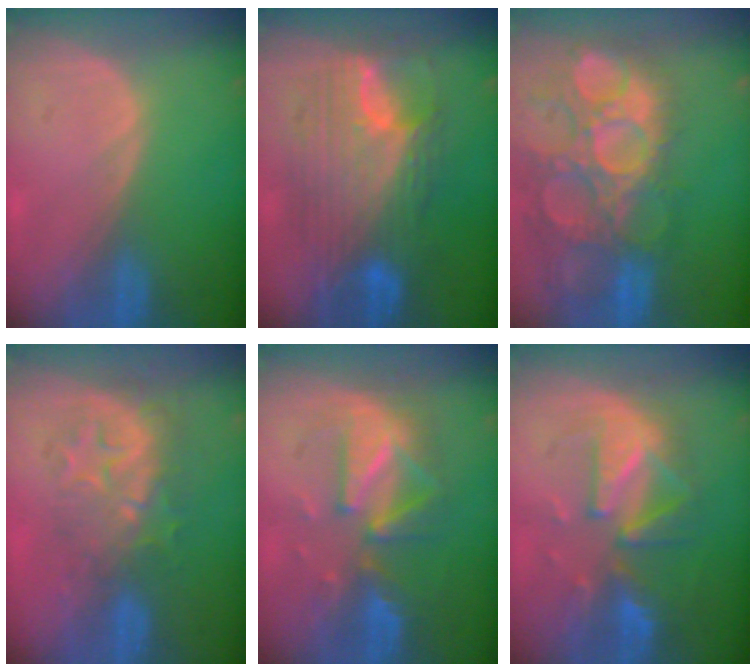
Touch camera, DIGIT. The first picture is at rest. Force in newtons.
{"total": 11.9, "press": 11.8, "slide": 1.0}
{"total": 15.1, "press": 12.6, "slide": 8.3}
{"total": 9.1, "press": 7.9, "slide": 4.5}
{"total": 8.3, "press": 8.2, "slide": 0.4}
{"total": 10.0, "press": 8.8, "slide": 4.7}